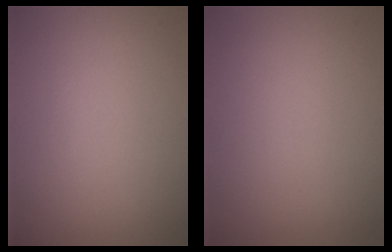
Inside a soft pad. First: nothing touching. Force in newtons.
{"total": 0.0}